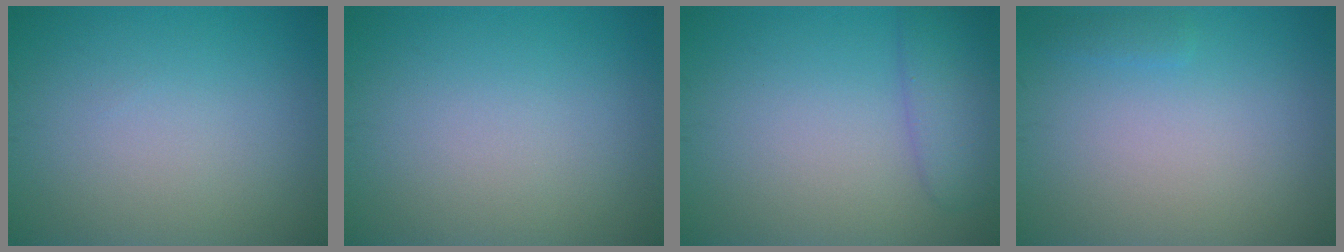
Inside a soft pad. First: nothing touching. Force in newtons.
{"total": 0.0}
{"total": 2.9, "press": 2.9, "slide": 0.3}
{"total": 0.7, "press": 0.7, "slide": 0.0}